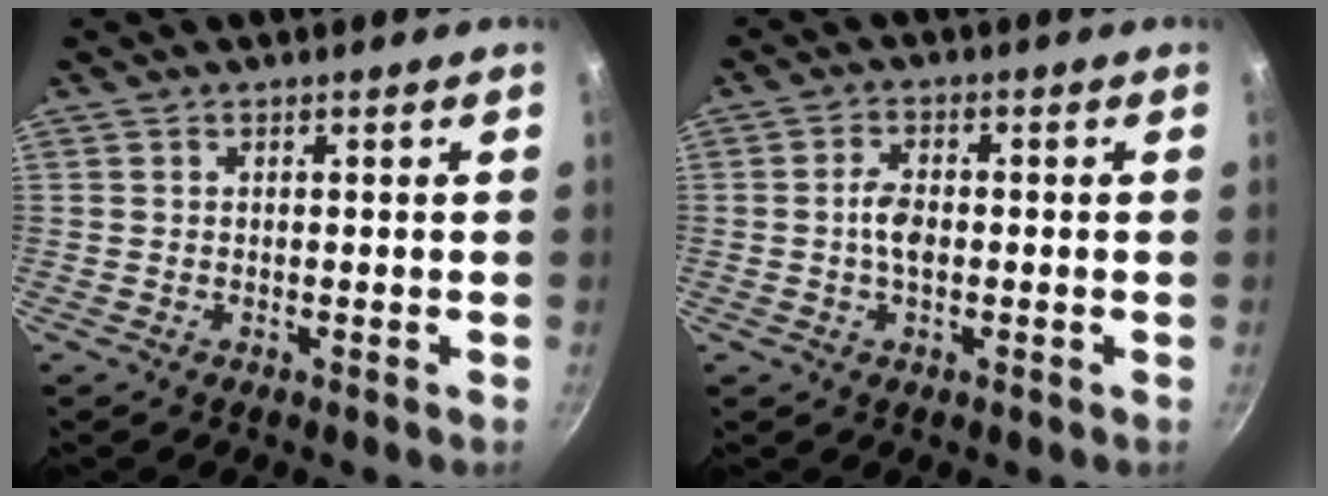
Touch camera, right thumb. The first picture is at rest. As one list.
[{"total": 4.2, "force": [-0.3, 2.4, 3.5], "torque": [-0.062, 0.012, -0.010]}]